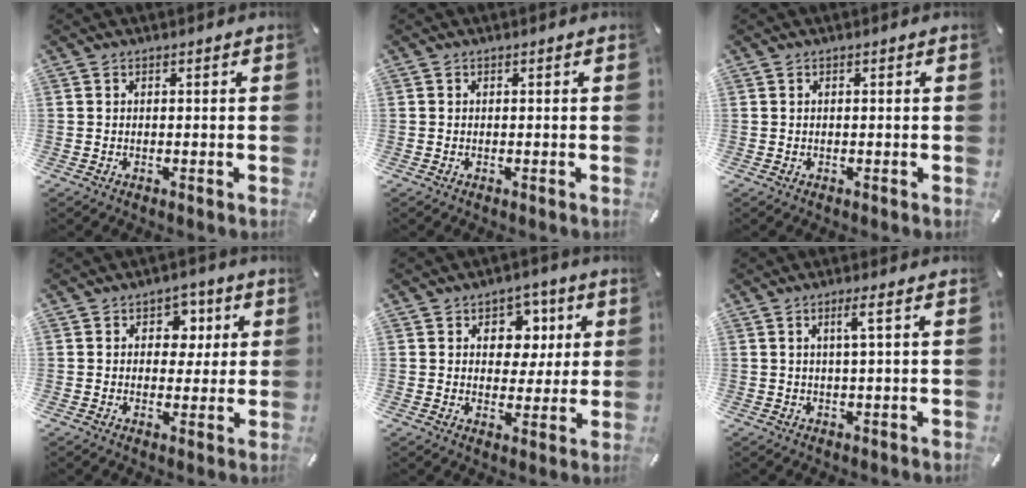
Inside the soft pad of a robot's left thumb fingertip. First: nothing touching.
{"total": 0.0}
{"total": 0.0}
{"total": 6.4, "force": [1.8, 5.3, 3.2], "torque": [-0.028, -0.004, 0.023]}
{"total": 8.4, "force": [2.7, 7.2, 3.3], "torque": [-0.035, -0.011, 0.045]}
{"total": 3.5, "force": [1.1, 0.0, 3.3], "torque": [-0.065, -0.002, 0.015]}